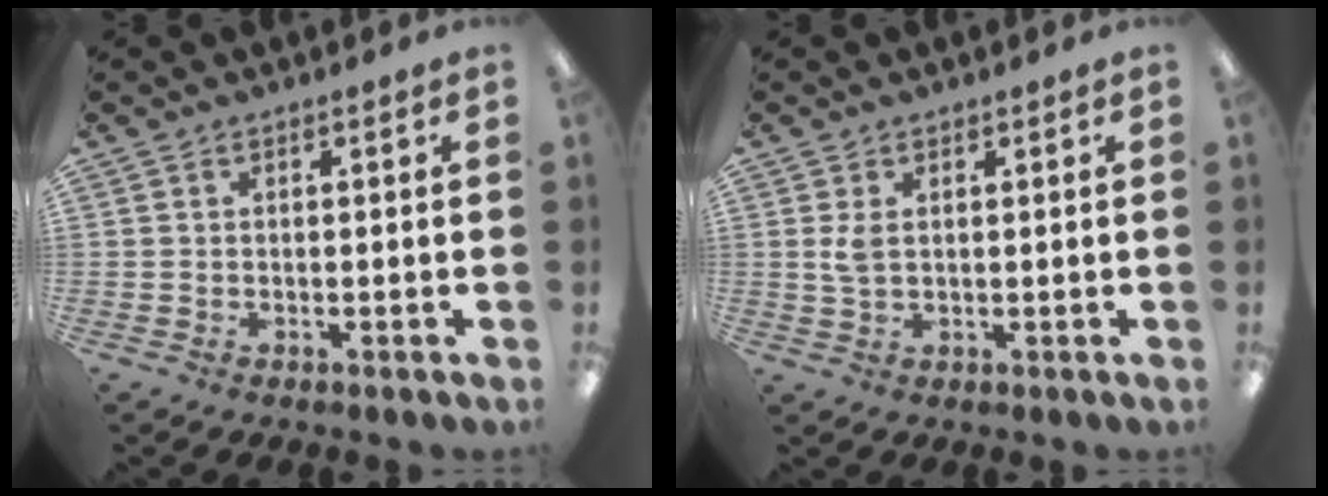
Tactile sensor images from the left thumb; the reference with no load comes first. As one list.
[{"total": 3.2, "force": [0.9, 1.9, 2.4], "torque": [-0.051, -0.003, 0.011]}]